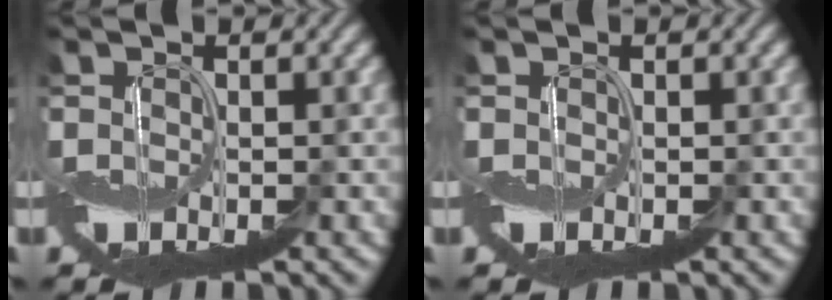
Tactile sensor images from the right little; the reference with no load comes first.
{"total": 0.0}